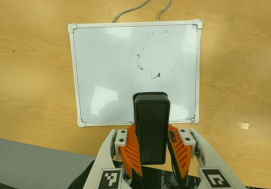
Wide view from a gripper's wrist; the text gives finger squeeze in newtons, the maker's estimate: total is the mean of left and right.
{"total": 9.4, "left": 8.0, "right": 10.8}